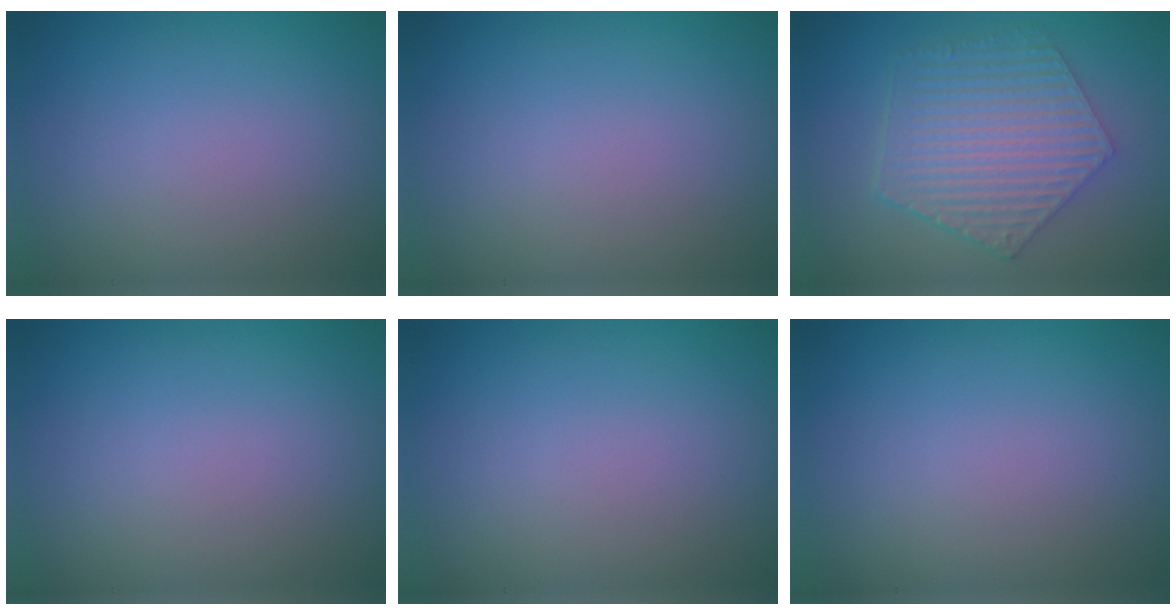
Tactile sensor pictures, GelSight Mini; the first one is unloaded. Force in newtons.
{"total": 0.0}
{"total": 6.7, "press": 4.9, "slide": 4.6}
{"total": 0.0}
{"total": 0.0}
{"total": 0.0}